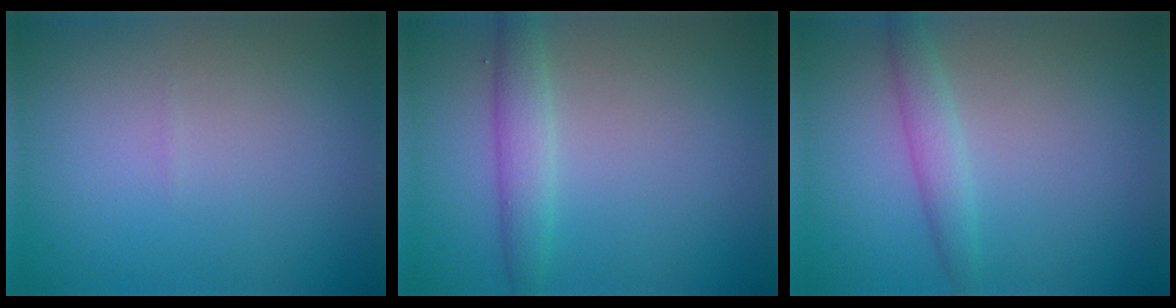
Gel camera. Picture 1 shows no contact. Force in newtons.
{"total": 2.4, "press": 2.4, "slide": 0.1}
{"total": 2.1, "press": 2.1, "slide": 0.1}